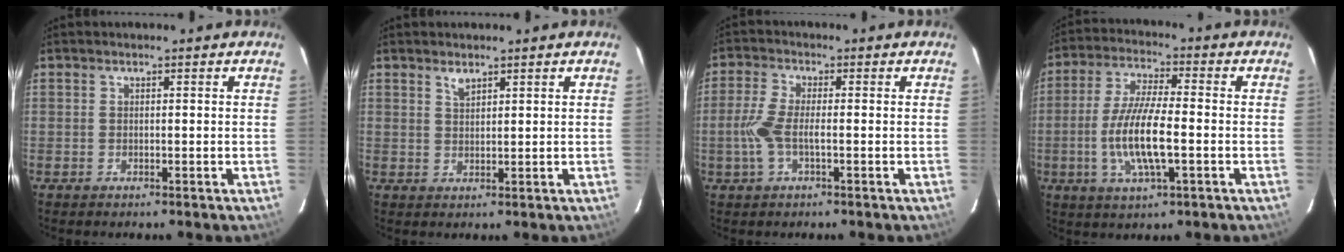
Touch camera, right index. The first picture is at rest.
{"total": 1.8, "force": [1.4, 0.6, 0.9], "torque": [-0.015, 0.002, 0.027]}
{"total": 5.9, "force": [-1.3, 1.8, 5.5], "torque": [-0.126, 0.002, -0.026]}
{"total": 11.6, "force": [-2.6, 2.8, 10.9], "torque": [-0.221, -0.005, -0.051]}